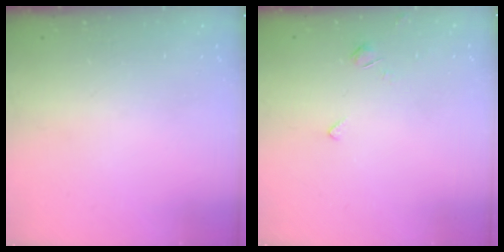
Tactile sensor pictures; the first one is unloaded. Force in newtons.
{"total": 1.7, "press": 1.6, "slide": 0.5}